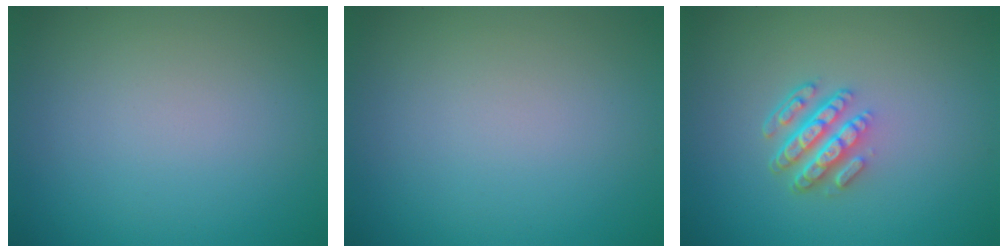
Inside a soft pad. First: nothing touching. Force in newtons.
{"total": 0.0}
{"total": 4.2, "press": 3.1, "slide": 2.9}